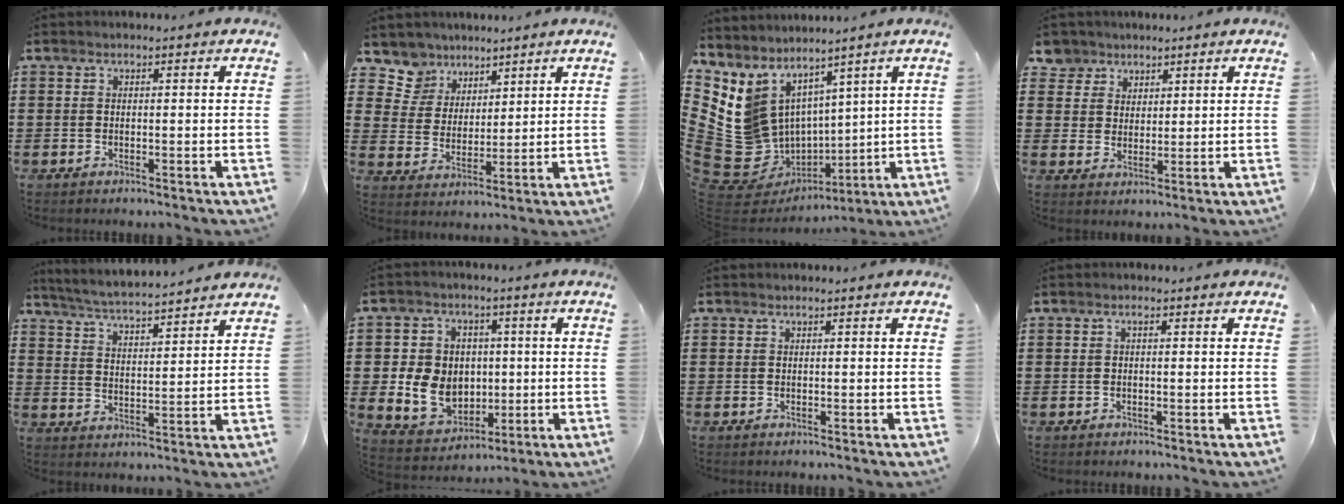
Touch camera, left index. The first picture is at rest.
{"total": 7.0, "force": [5.0, 4.8, 0.6], "torque": [-0.055, -0.017, 0.097]}
{"total": 11.2, "force": [0.9, 10.4, 4.1], "torque": [-0.153, -0.039, 0.030]}
{"total": 4.9, "force": [3.0, 3.8, 0.0], "torque": [-0.019, 0.003, 0.053]}
{"total": 4.6, "force": [4.5, -0.5, 1.0], "torque": [-0.040, -0.031, 0.075]}
{"total": 8.5, "force": [0.0, 7.9, 3.0], "torque": [-0.080, 0.011, 0.005]}
{"total": 0.0}
{"total": 0.5, "force": [-0.1, 0.2, 0.5], "torque": [-0.010, -0.001, -0.001]}